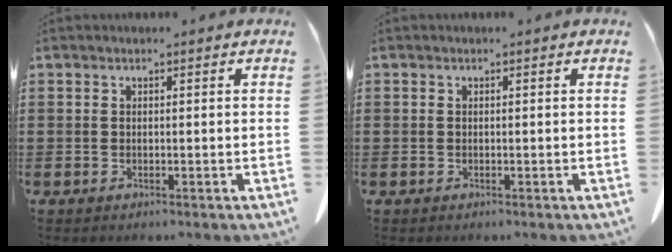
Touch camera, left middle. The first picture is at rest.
{"total": 0.0}